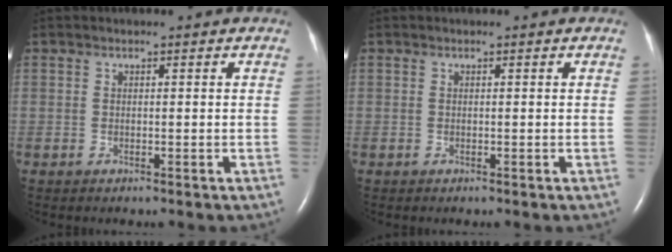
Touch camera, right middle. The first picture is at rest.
{"total": 0.0}